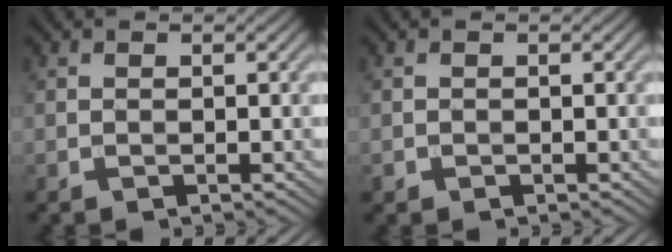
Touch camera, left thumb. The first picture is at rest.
{"total": 0.6, "force": [-0.3, 0.5, 0.1], "torque": [-0.001, -0.006, -0.007]}